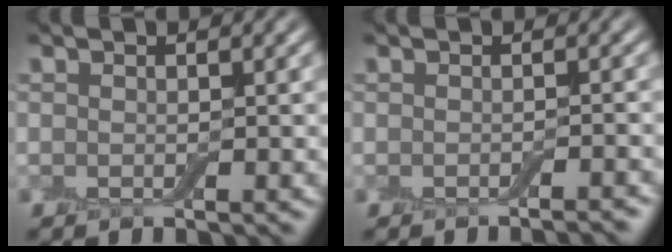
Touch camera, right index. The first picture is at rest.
{"total": 1.5, "force": [-1.1, 0.2, 0.9], "torque": [-0.002, -0.001, -0.019]}